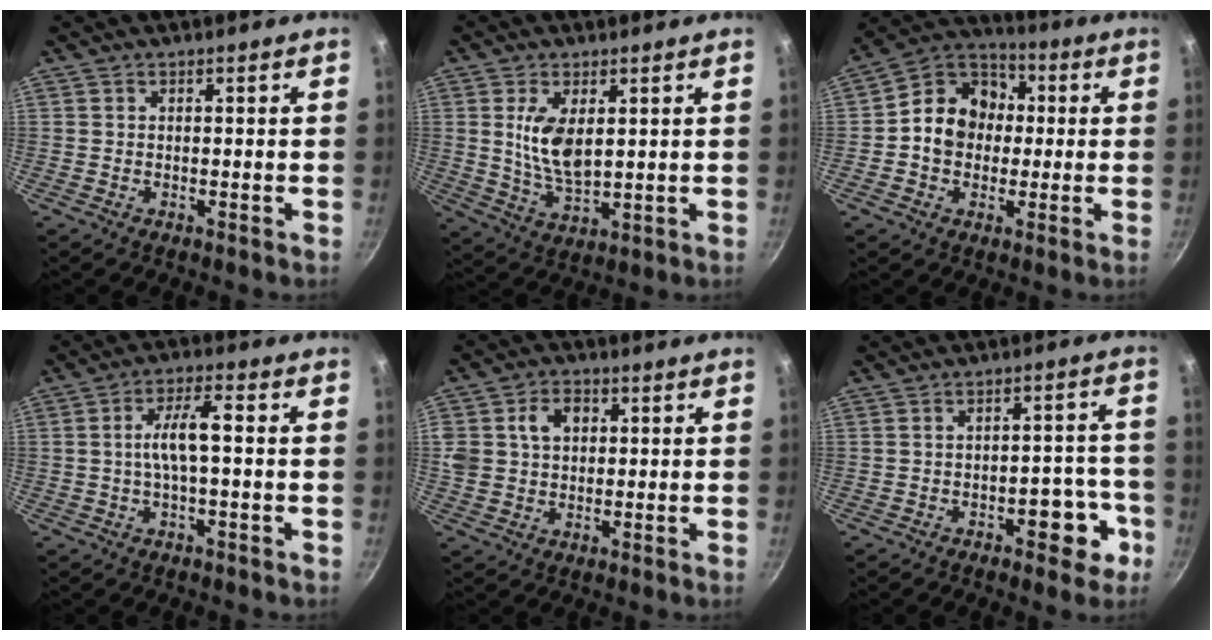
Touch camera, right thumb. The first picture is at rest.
{"total": 8.9, "force": [2.0, 4.4, 7.5], "torque": [-0.135, -0.022, 0.046]}
{"total": 13.1, "force": [0.3, 10.9, 7.1], "torque": [-0.075, 0.028, -0.018]}
{"total": 6.8, "force": [-0.1, 1.9, 6.5], "torque": [-0.122, 0.025, -0.005]}
{"total": 8.0, "force": [2.0, 6.3, 4.5], "torque": [-0.060, 0.006, 0.028]}
{"total": 8.0, "force": [-3.8, 4.1, 5.8], "torque": [-0.038, 0.043, -0.043]}